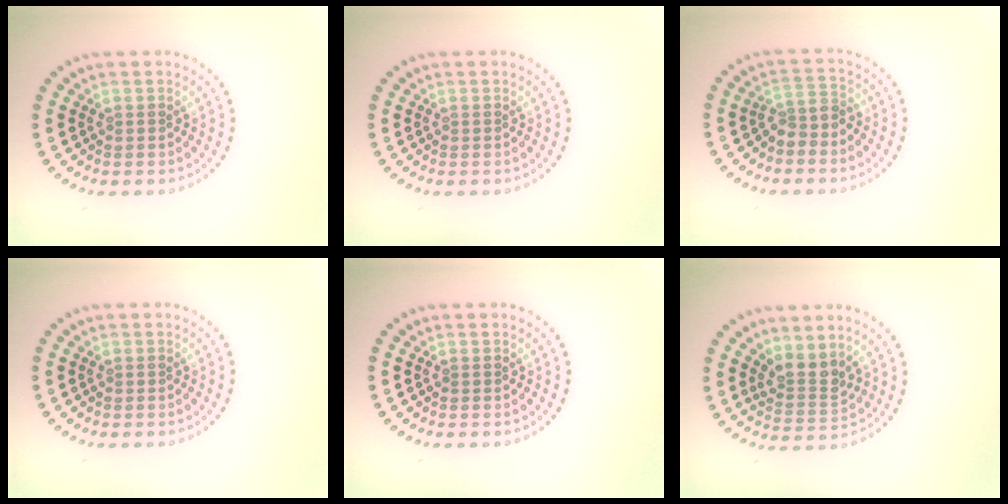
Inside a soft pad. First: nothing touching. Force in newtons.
{"total": 0.0}
{"total": 2.2, "press": 1.6, "slide": 1.5}
{"total": 0.0}
{"total": 0.0}
{"total": 2.6, "press": 1.9, "slide": 1.8}